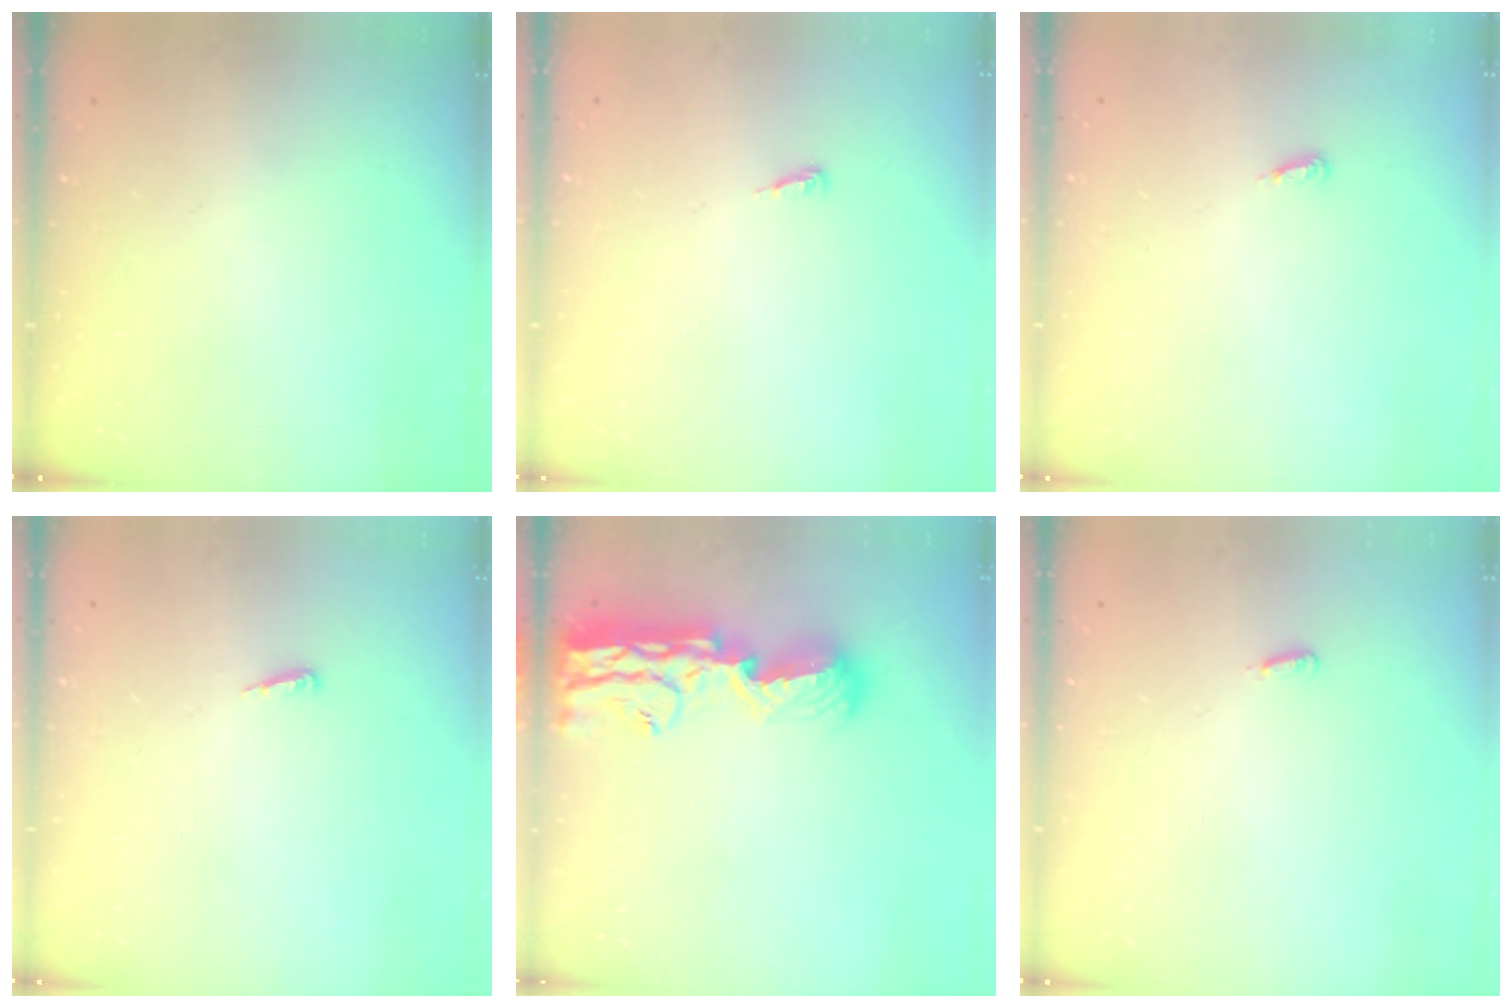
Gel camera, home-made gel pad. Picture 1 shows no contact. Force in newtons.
{"total": 3.5, "press": 3.5, "slide": 0.3}
{"total": 3.7, "press": 3.7, "slide": 0.2}
{"total": 3.6, "press": 3.5, "slide": 0.6}
{"total": 18.1, "press": 17.4, "slide": 5.2}
{"total": 2.7, "press": 2.6, "slide": 0.9}